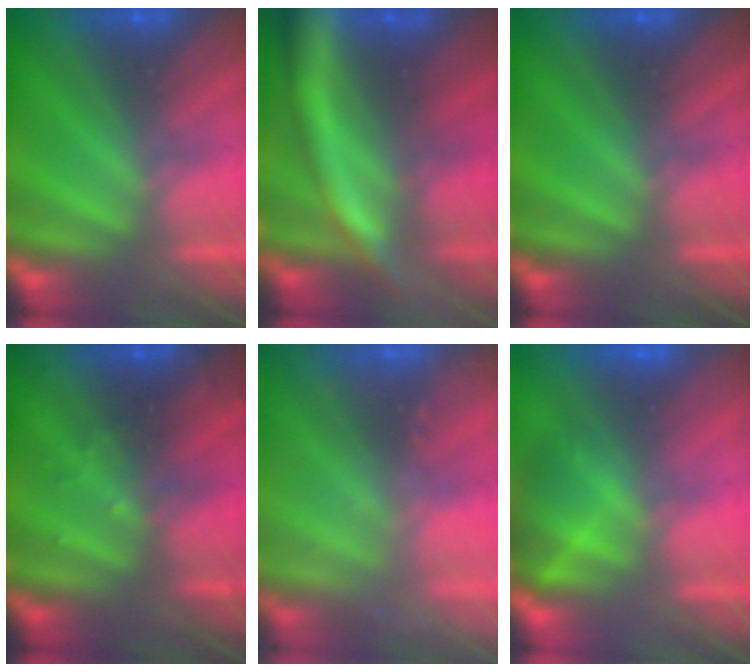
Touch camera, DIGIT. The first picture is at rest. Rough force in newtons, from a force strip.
{"total": 9.3}
{"total": 0.0}
{"total": 2.9}
{"total": 2.4}
{"total": 2.9}